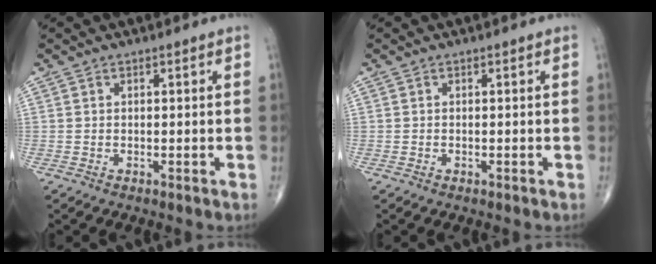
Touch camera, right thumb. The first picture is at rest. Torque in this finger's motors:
{"motor_torque": [0.43, 0.28, -0.27, 0.04, 0.00]}